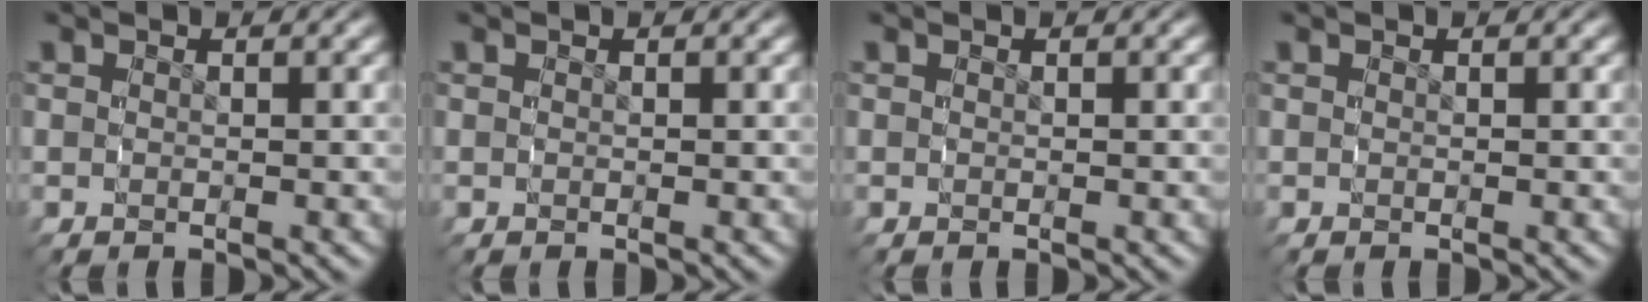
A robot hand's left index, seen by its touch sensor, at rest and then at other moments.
{"total": 0.0}
{"total": 0.0}
{"total": 0.0}